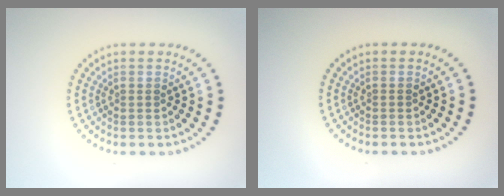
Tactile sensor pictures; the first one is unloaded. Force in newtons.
{"total": 0.0}